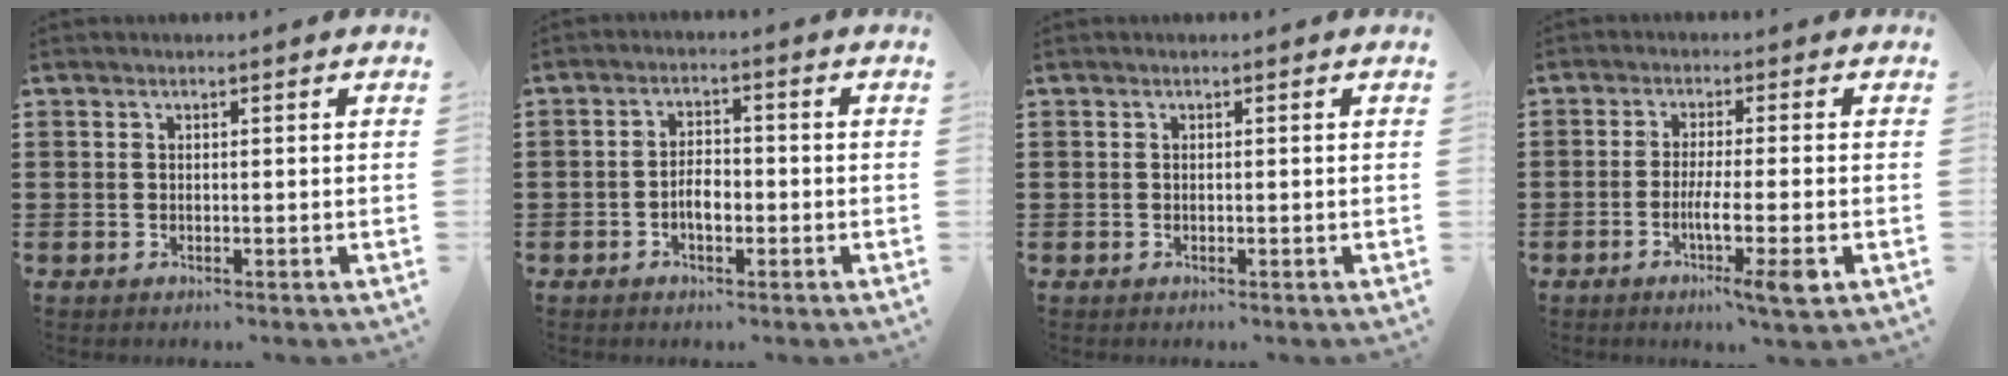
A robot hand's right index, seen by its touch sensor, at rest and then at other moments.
{"total": 3.2, "force": [-1.1, 1.5, 2.6], "torque": [-0.050, 0.006, -0.020]}
{"total": 0.0}
{"total": 6.4, "force": [-2.3, 0.1, 5.9], "torque": [-0.111, -0.017, -0.041]}